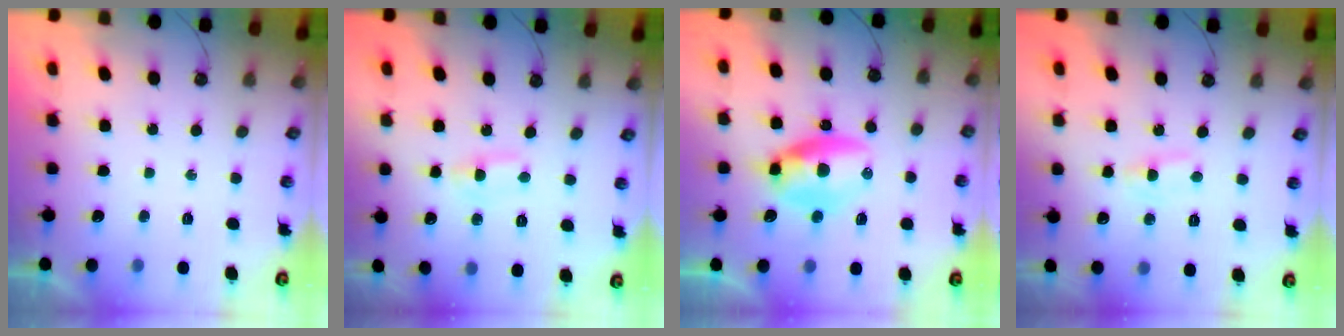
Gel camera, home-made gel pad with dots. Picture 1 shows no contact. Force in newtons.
{"total": 1.3, "press": 1.1, "slide": 0.7}
{"total": 15.0, "press": 11.2, "slide": 10.0}
{"total": 2.2, "press": 2.2, "slide": 0.3}